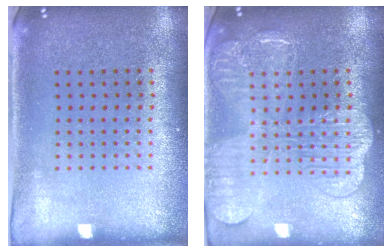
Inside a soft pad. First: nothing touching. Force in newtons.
{"total": 3.9, "press": 3.8, "slide": 0.6}